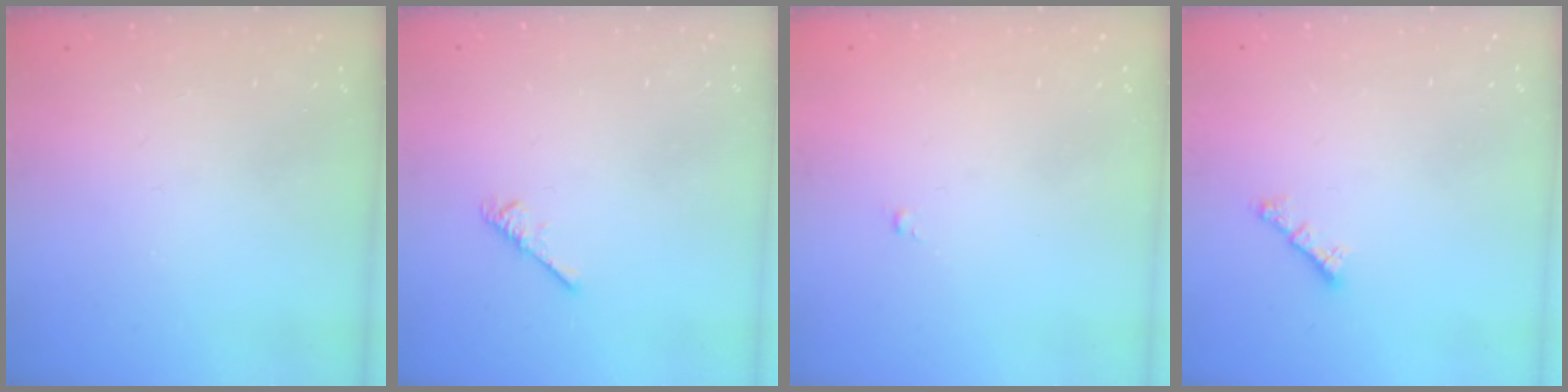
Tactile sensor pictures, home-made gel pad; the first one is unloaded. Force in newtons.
{"total": 2.6, "press": 2.5, "slide": 0.5}
{"total": 0.0}
{"total": 0.8, "press": 0.7, "slide": 0.4}